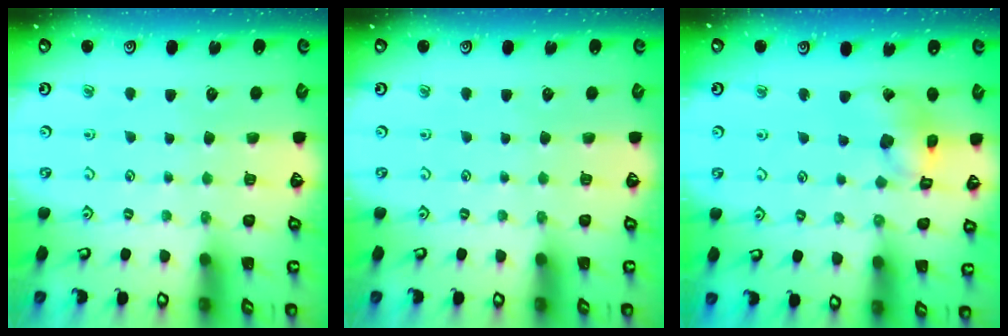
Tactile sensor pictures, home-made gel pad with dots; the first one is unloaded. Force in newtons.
{"total": 0.0}
{"total": 10.2, "press": 10.1, "slide": 1.4}